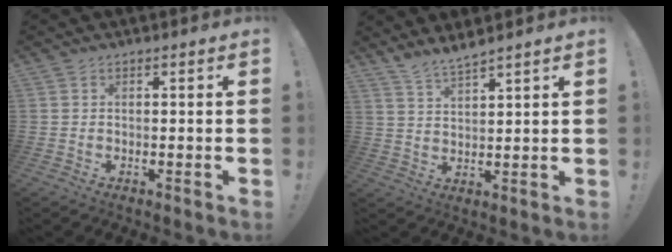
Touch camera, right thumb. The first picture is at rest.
{"total": 5.5, "force": [5.1, 0.0, 1.9], "torque": [-0.041, -0.034, 0.094]}